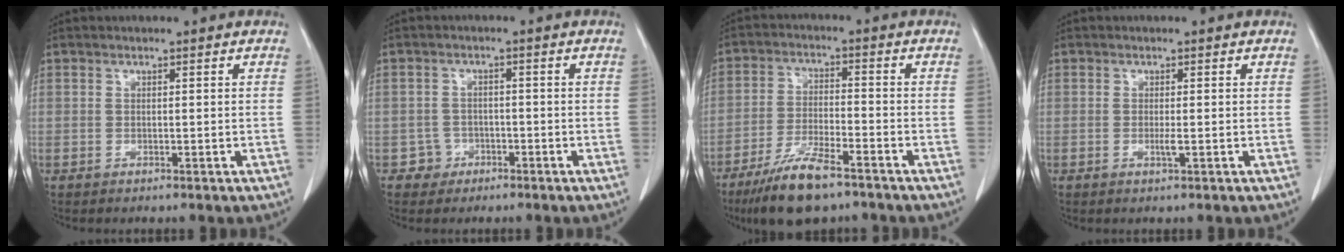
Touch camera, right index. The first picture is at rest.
{"total": 2.6, "force": [-1.3, 2.3, -0.4], "torque": [0.011, 0.013, -0.023]}
{"total": 10.3, "force": [-7.3, 2.1, 7.0], "torque": [-0.140, -0.024, -0.129]}
{"total": 1.2, "force": [-0.3, 0.0, 1.2], "torque": [-0.025, -0.004, -0.005]}